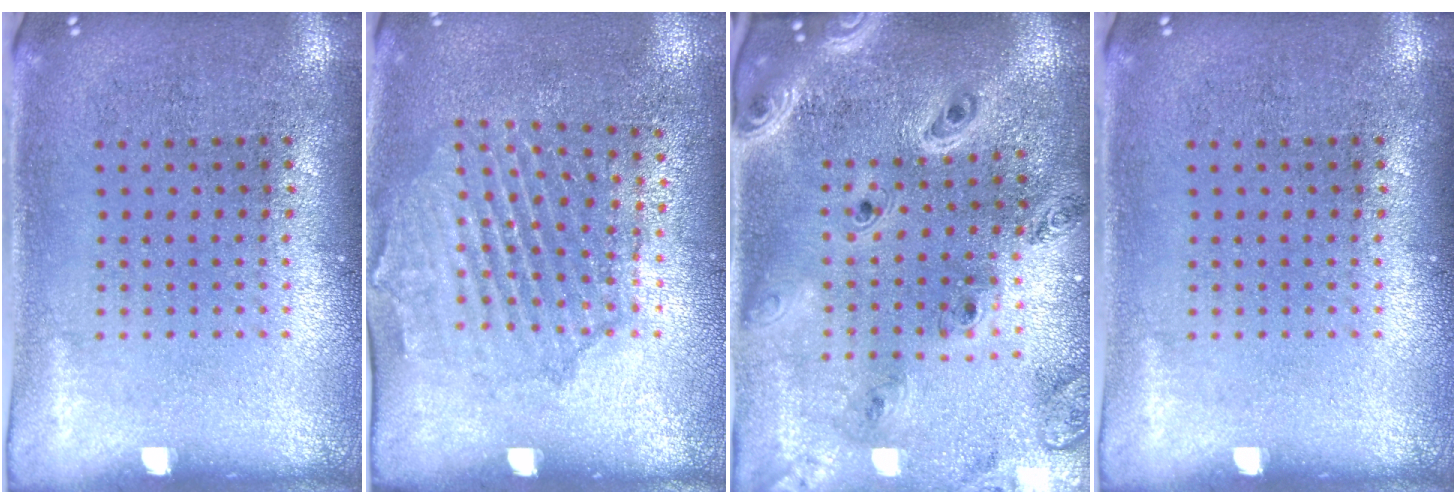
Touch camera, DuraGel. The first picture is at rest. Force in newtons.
{"total": 1.6, "press": 1.5, "slide": 0.4}
{"total": 2.3, "press": 2.1, "slide": 1.0}
{"total": 0.0}